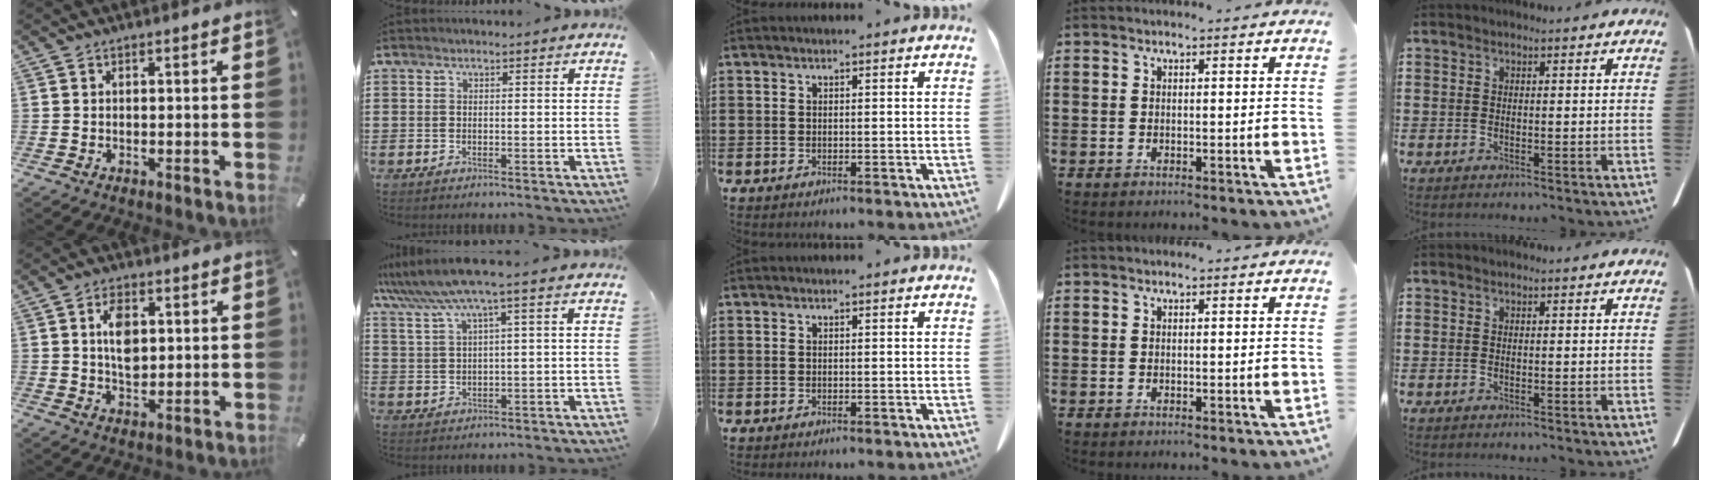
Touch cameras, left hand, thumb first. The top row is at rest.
{"thumb": {"total": 6.7, "force": [1.4, 4.2, 5.0], "torque": [-0.089, -0.002, 0.017]}, "index": {"total": 6.0, "force": [3.1, -0.3, 5.0], "torque": [-0.114, -0.020, 0.050]}}